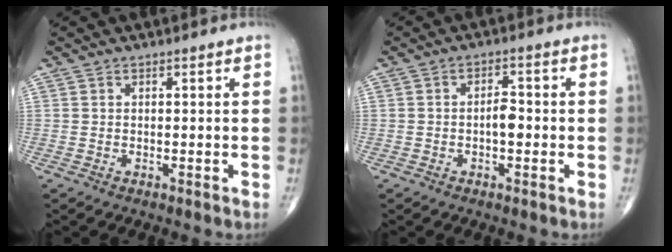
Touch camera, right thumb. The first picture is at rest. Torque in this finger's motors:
{"motor_torque": [-0.01, 0.17, 0.50, -0.11, 0.00]}